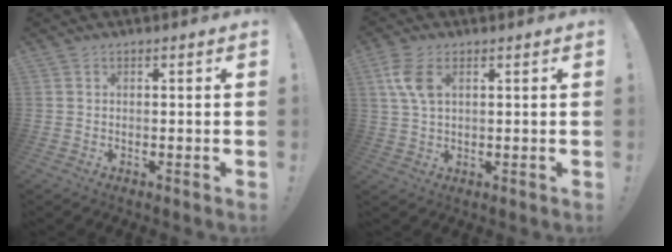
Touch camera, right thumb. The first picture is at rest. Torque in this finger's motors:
{"motor_torque": [-0.12, 0.08, 0.65, 0.40, 0.11]}